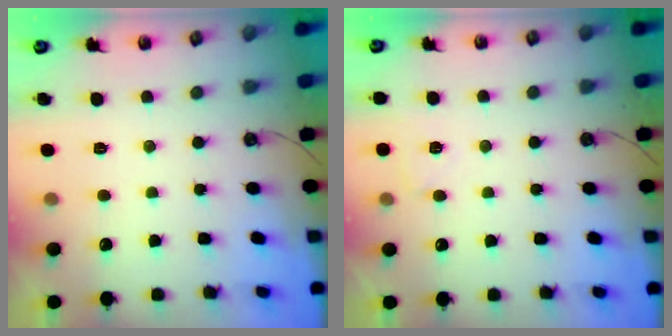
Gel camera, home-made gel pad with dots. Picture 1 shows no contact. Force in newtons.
{"total": 3.7, "press": 2.8, "slide": 2.4}